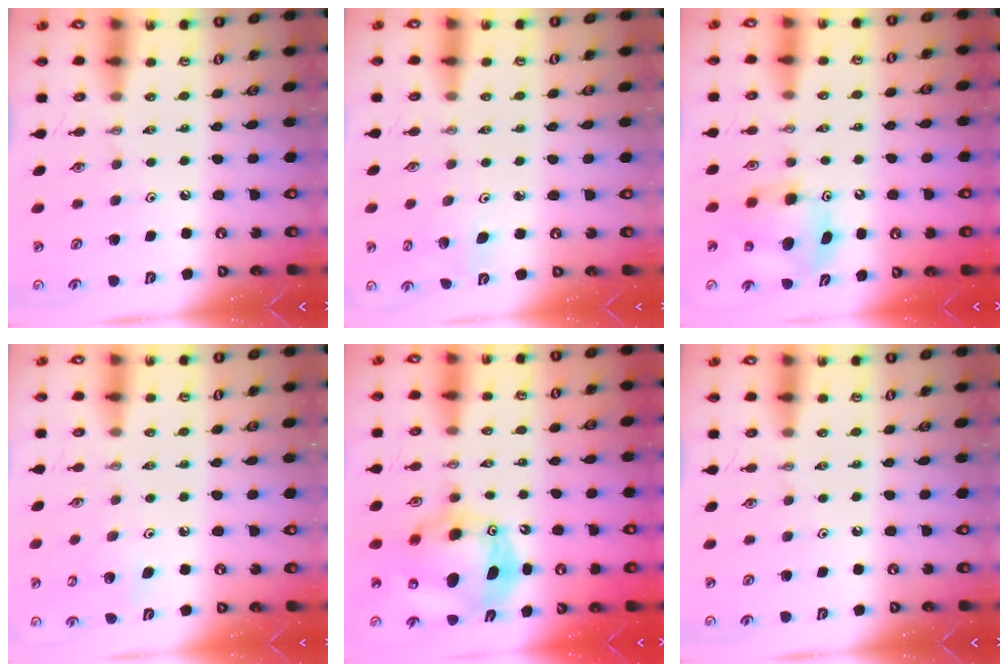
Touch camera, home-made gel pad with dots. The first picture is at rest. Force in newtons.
{"total": 3.9, "press": 3.6, "slide": 1.4}
{"total": 7.5, "press": 7.5, "slide": 0.3}
{"total": 5.5, "press": 5.4, "slide": 0.4}
{"total": 15.5, "press": 15.3, "slide": 2.8}
{"total": 0.0}